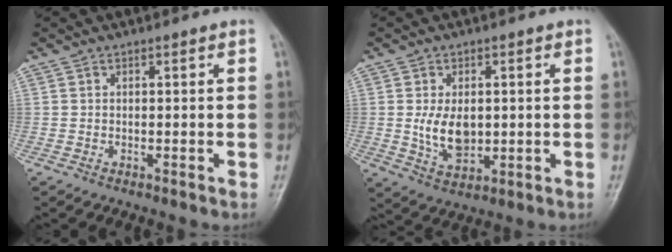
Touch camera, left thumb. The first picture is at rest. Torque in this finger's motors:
{"motor_torque": [0.69, 0.79, 0.93, -0.18, 0.06]}